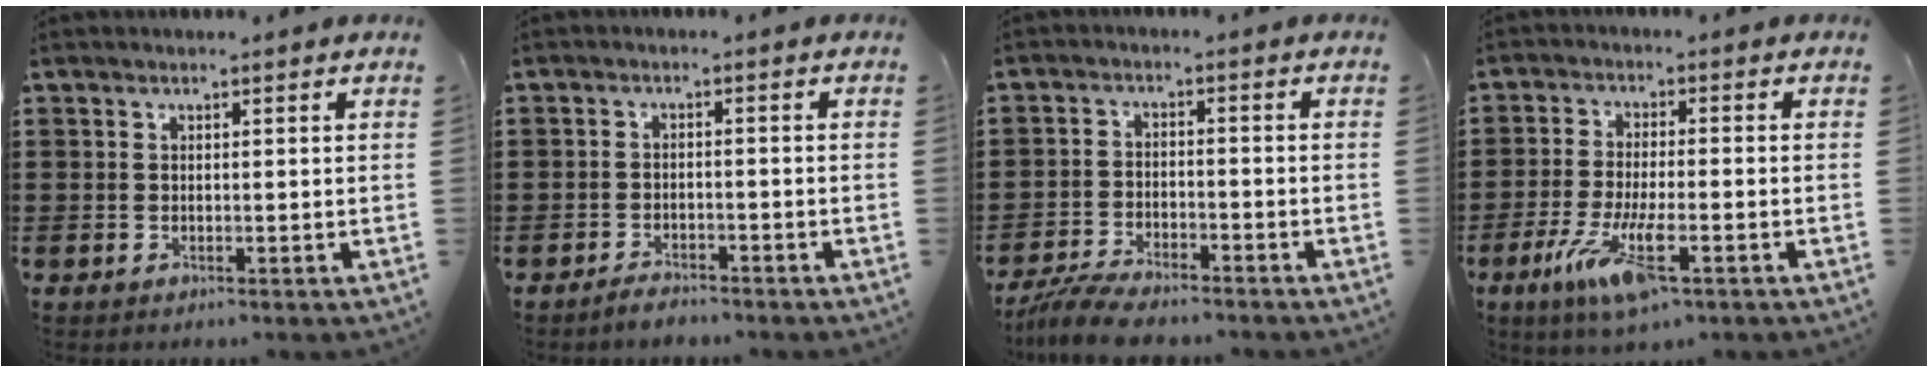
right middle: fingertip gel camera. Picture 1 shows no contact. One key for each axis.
{"total": 2.1, "fx": -2.1, "fy": 0.4, "fz": 0.3, "tx": -0.010, "ty": 0.000, "tz": -0.041}
{"total": 5.5, "fx": -5.2, "fy": 0.6, "fz": 1.7, "tx": -0.048, "ty": -0.005, "tz": -0.104}
{"total": 8.9, "fx": -3.9, "fy": 2.4, "fz": 7.7, "tx": -0.165, "ty": -0.013, "tz": -0.071}